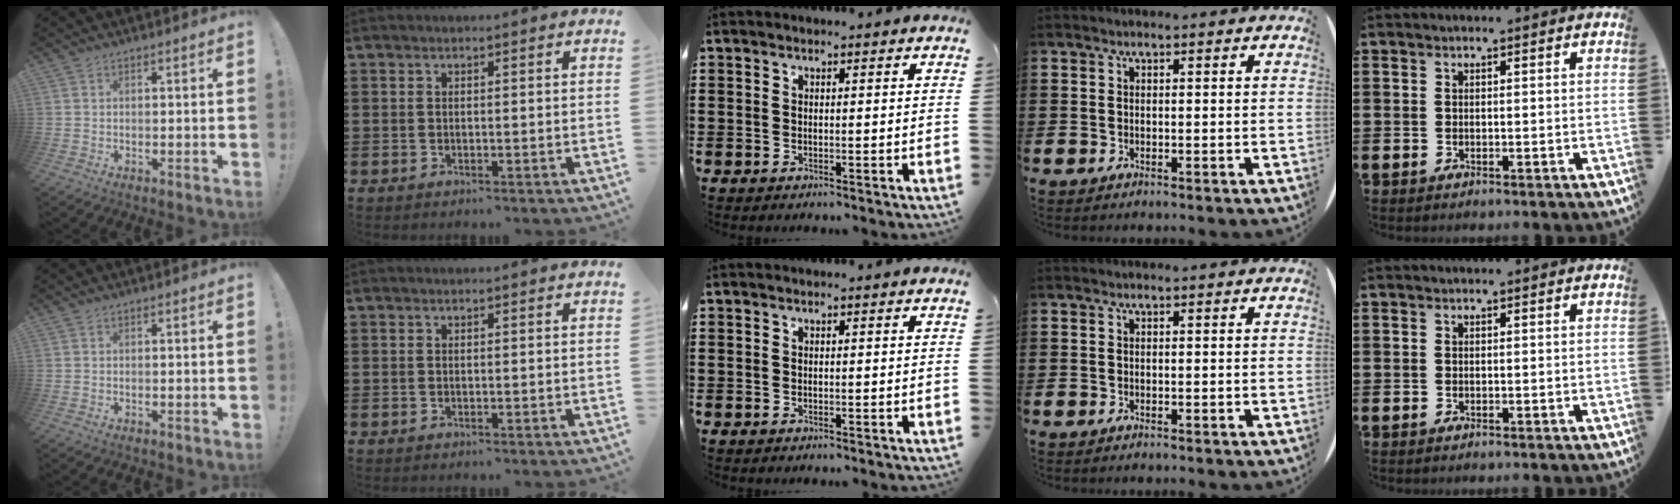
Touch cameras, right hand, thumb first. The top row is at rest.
{}